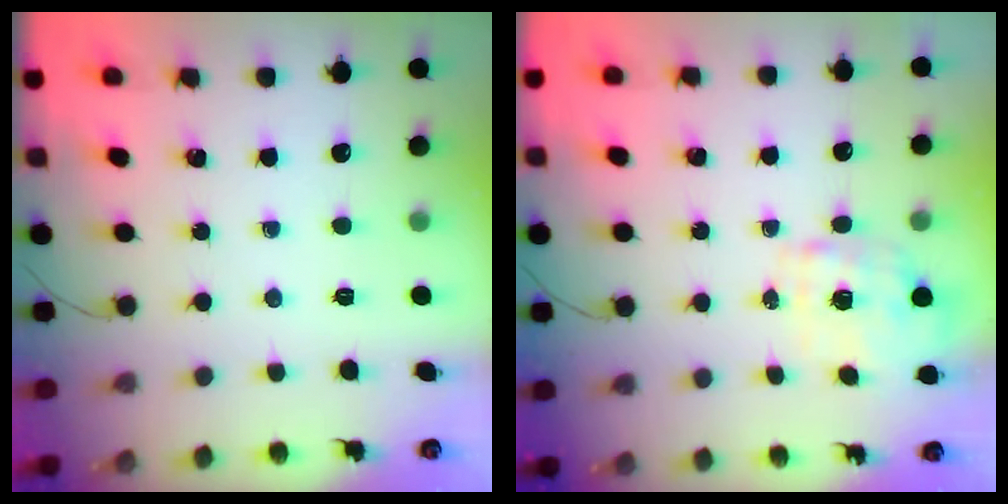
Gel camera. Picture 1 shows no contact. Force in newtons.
{"total": 1.7, "press": 1.6, "slide": 0.5}